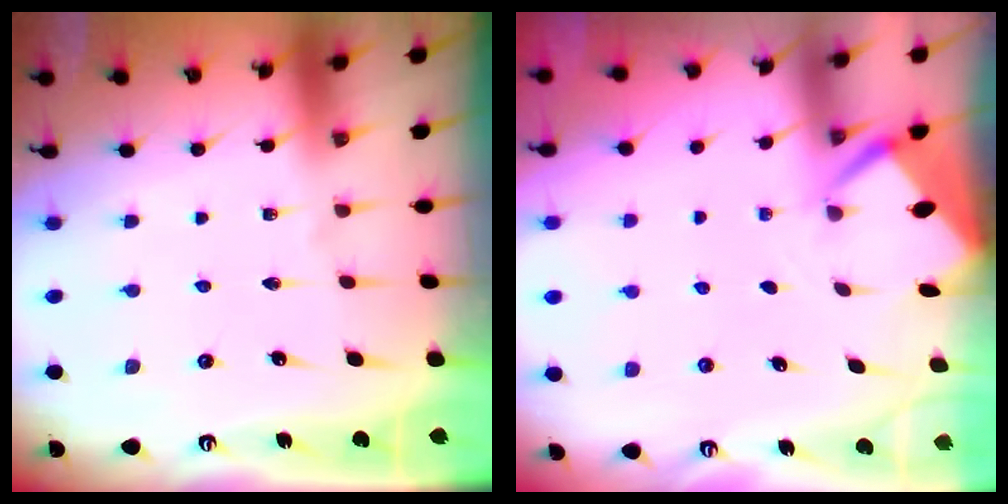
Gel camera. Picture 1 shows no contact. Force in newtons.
{"total": 2.6, "press": 2.6, "slide": 0.4}